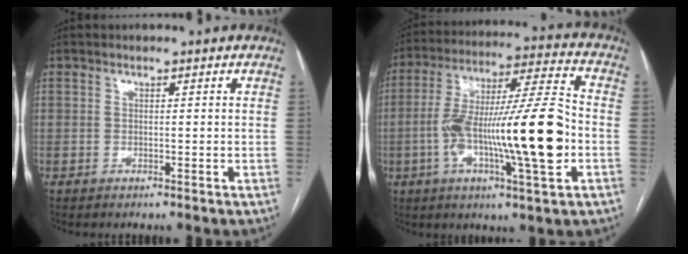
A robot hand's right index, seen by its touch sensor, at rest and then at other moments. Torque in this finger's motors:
{"motor_torque": [0.96, -0.21, 0.63, 0.21]}